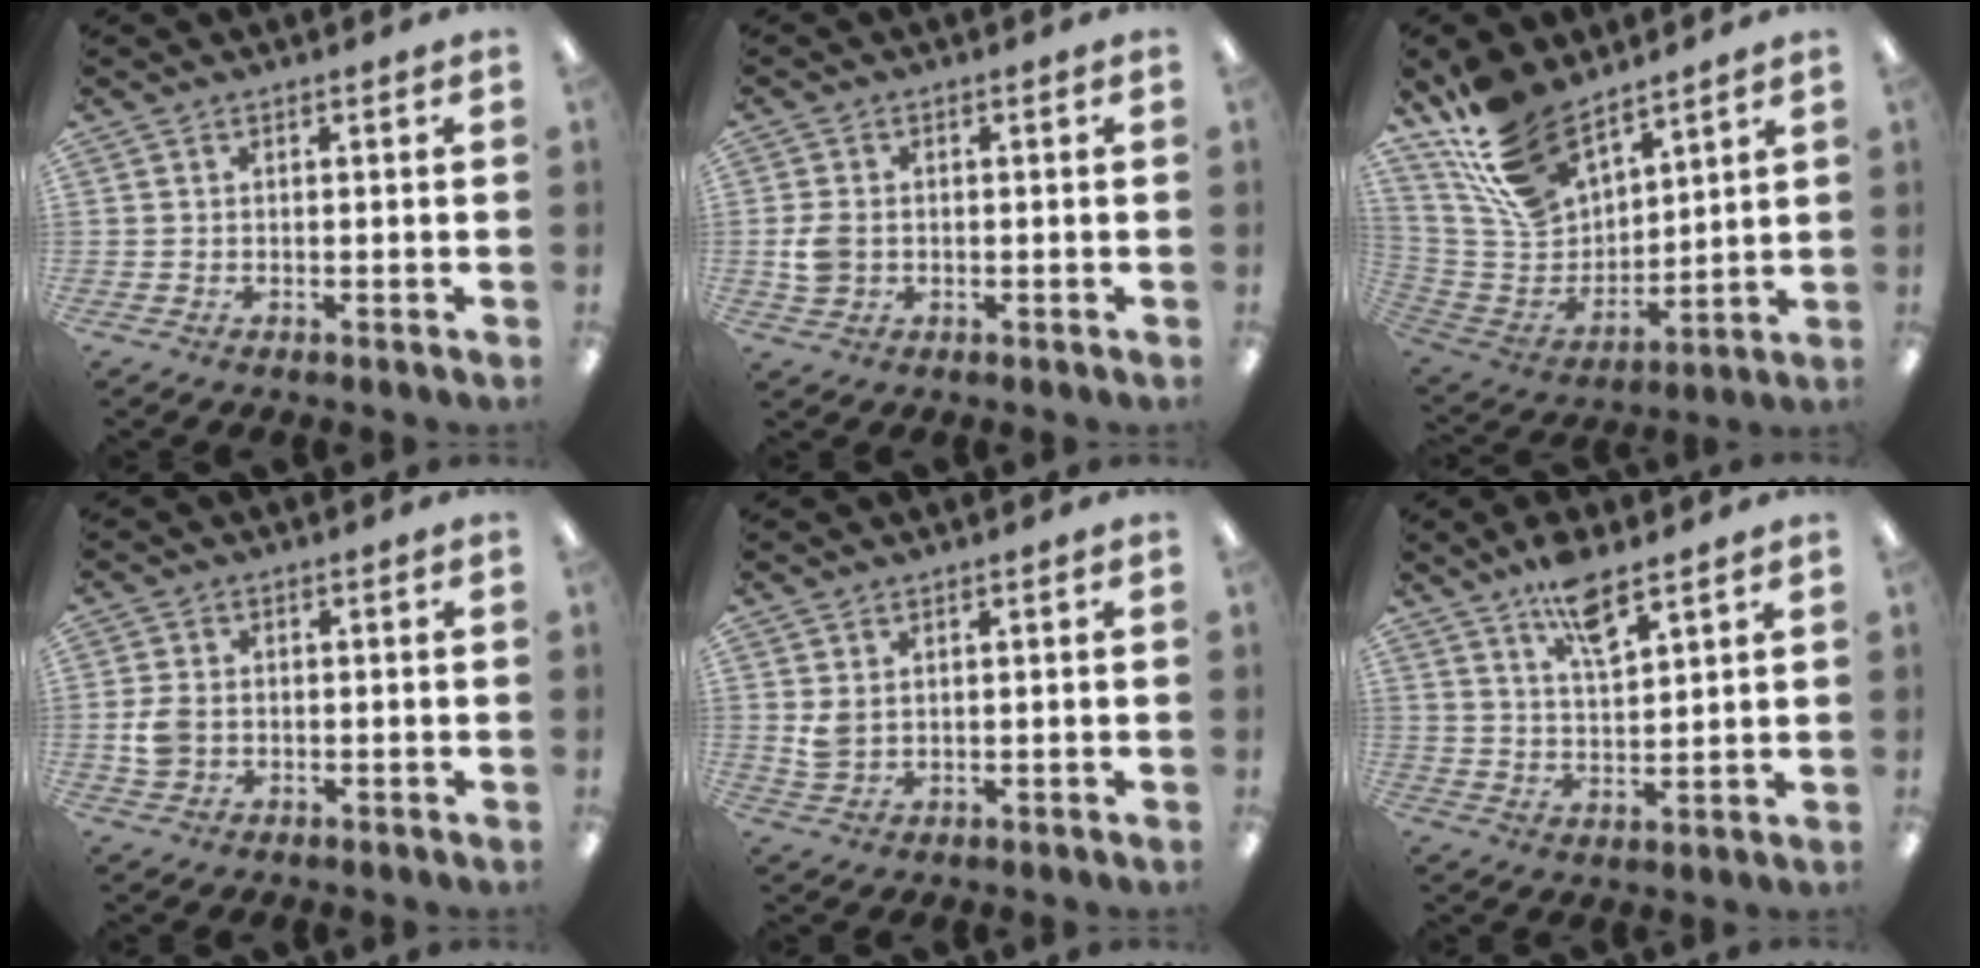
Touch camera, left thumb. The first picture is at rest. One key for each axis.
{"total": 4.8, "fx": -0.1, "fy": 3.7, "fz": 3.0, "tx": -0.066, "ty": 0.005, "tz": -0.003}
{"total": 17.6, "fx": 13.2, "fy": 9.0, "fz": 7.2, "tx": -0.162, "ty": -0.072, "tz": 0.253}
{"total": 4.8, "fx": -0.4, "fy": 3.7, "fz": 3.0, "tx": -0.065, "ty": 0.005, "tz": -0.006}
{"total": 3.4, "fx": 1.3, "fy": 2.2, "fz": 2.3, "tx": -0.045, "ty": -0.003, "tz": 0.021}
{"total": 8.2, "fx": 6.2, "fy": 2.4, "fz": 4.8, "tx": -0.086, "ty": -0.031, "tz": 0.107}